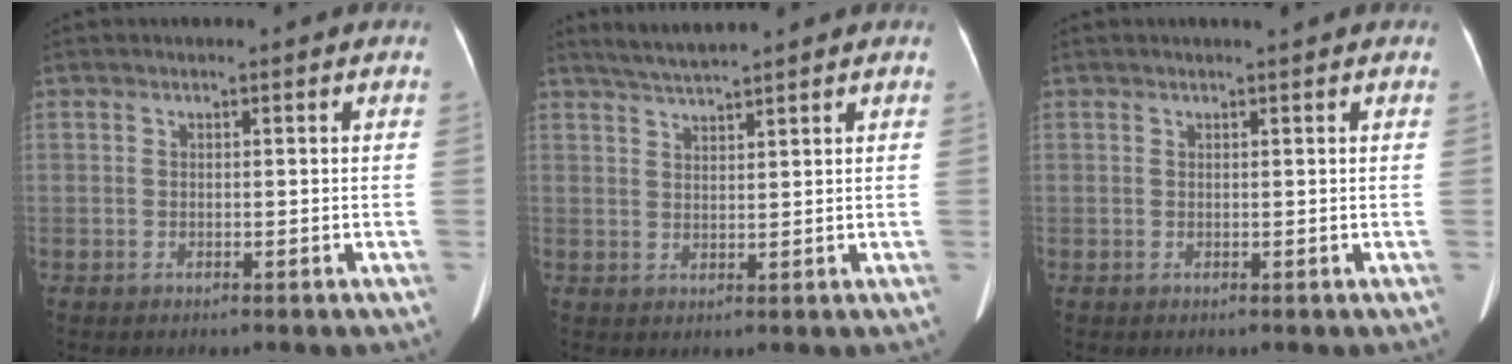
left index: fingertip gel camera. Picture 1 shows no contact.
{"total": 4.0, "force": [3.7, -0.8, 1.4], "torque": [-0.031, 0.012, 0.073]}
{"total": 0.8, "force": [0.7, -0.1, 0.5], "torque": [-0.009, 0.001, 0.015]}